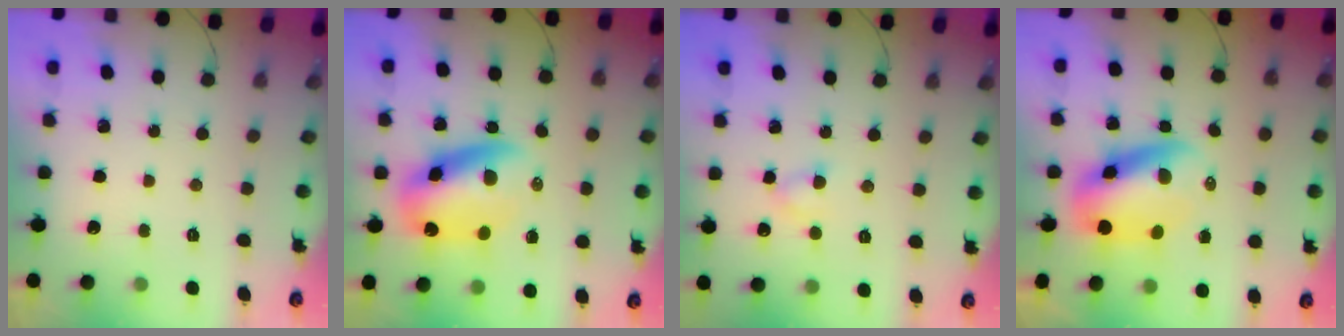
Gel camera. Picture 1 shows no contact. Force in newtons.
{"total": 10.9, "press": 10.7, "slide": 2.2}
{"total": 4.0, "press": 3.8, "slide": 1.2}
{"total": 9.6, "press": 9.1, "slide": 2.9}